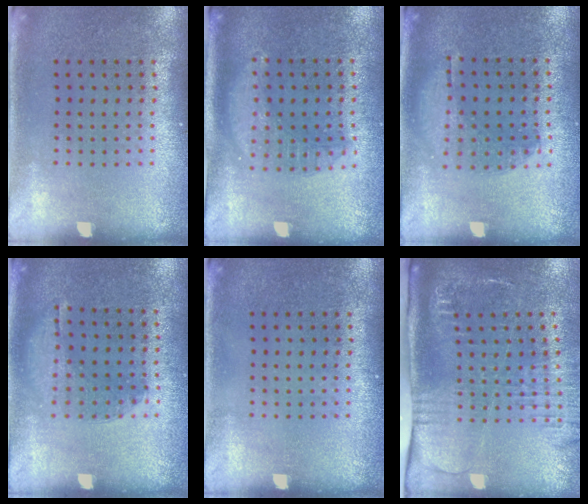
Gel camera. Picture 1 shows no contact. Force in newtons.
{"total": 1.6, "press": 1.4, "slide": 0.7}
{"total": 1.0, "press": 0.9, "slide": 0.4}
{"total": 1.1, "press": 0.8, "slide": 0.8}
{"total": 0.0}
{"total": 2.8, "press": 2.1, "slide": 1.8}